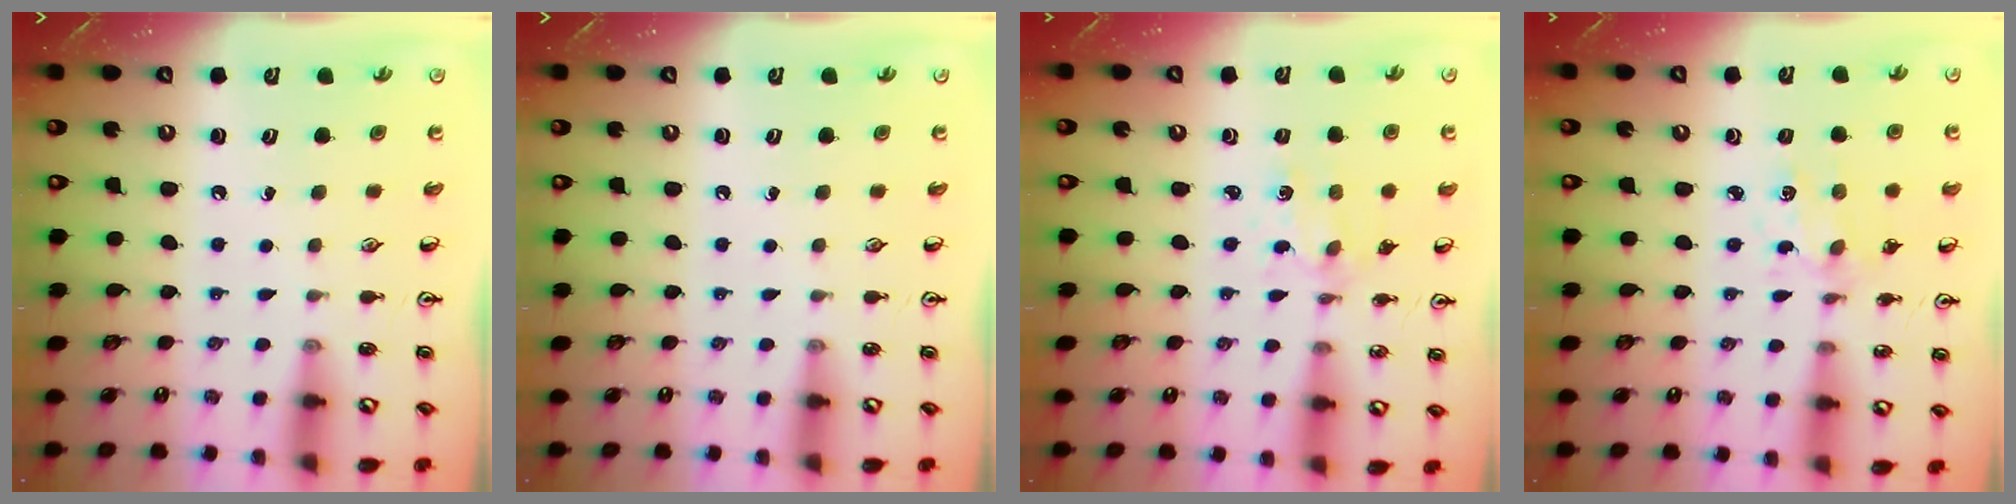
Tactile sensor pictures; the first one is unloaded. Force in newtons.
{"total": 0.0}
{"total": 1.6, "press": 1.6, "slide": 0.3}
{"total": 1.3, "press": 1.3, "slide": 0.1}